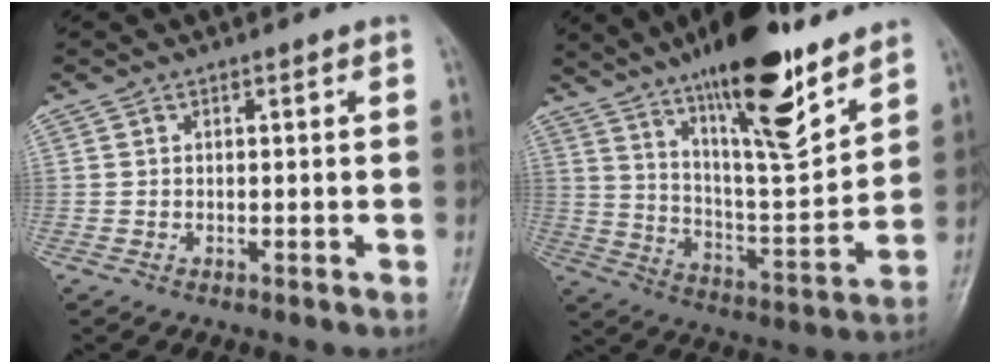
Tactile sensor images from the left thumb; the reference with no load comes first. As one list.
[{"total": 21.1, "force": [14.1, 5.5, 14.7], "torque": [-0.205, -0.077, 0.236]}]